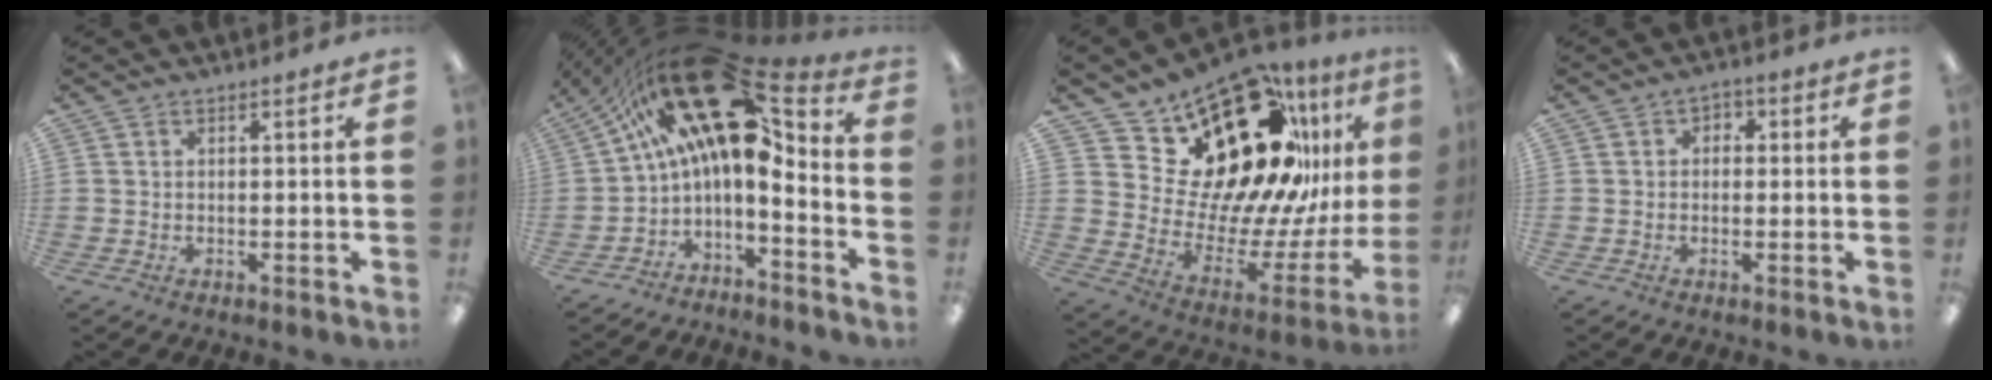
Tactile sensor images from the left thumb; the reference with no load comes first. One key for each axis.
{"total": 24.2, "fx": 9.4, "fy": 10.0, "fz": 19.9, "tx": -0.325, "ty": -0.052, "tz": 0.164}
{"total": 27.7, "fx": 16.7, "fy": 13.8, "fz": 17.3, "tx": -0.260, "ty": -0.130, "tz": 0.313}
{"total": 2.1, "fx": -0.7, "fy": 1.7, "fz": 1.1, "tx": -0.019, "ty": 0.010, "tz": -0.016}